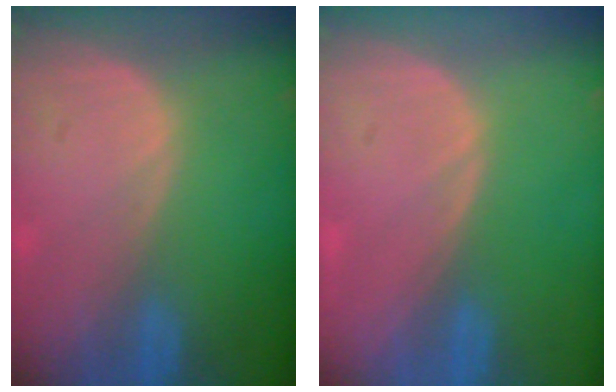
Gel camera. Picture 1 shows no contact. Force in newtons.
{"total": 0.0}